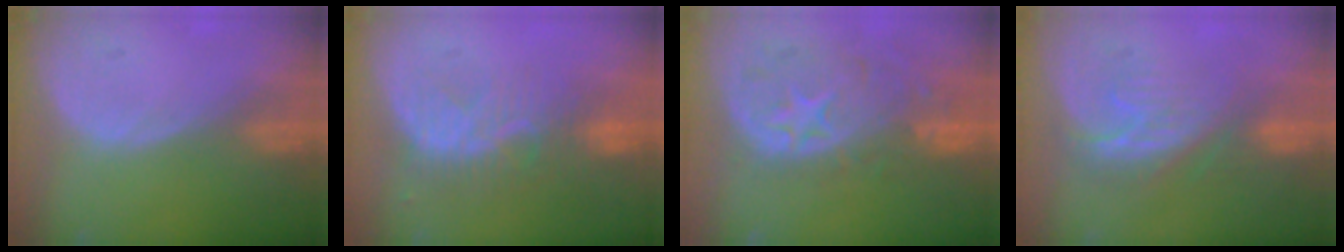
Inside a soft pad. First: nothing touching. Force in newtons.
{"total": 8.2, "press": 7.4, "slide": 3.6}
{"total": 11.1, "press": 9.8, "slide": 5.2}
{"total": 7.6, "press": 7.1, "slide": 2.7}